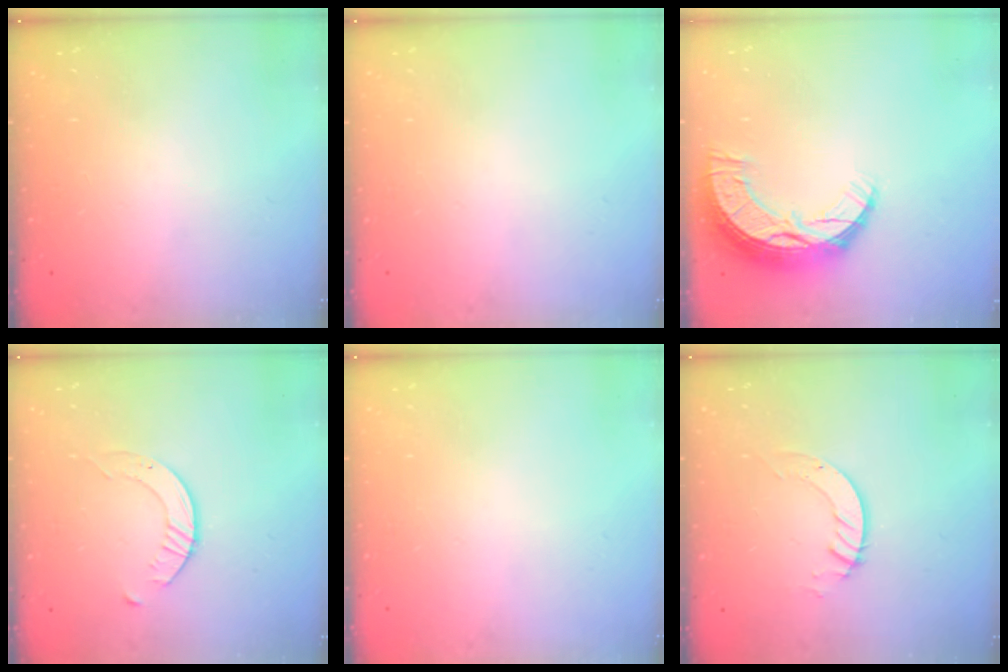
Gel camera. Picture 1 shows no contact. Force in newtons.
{"total": 0.0}
{"total": 12.3, "press": 12.2, "slide": 0.9}
{"total": 2.7, "press": 2.7, "slide": 0.3}
{"total": 0.0}
{"total": 3.6, "press": 3.6, "slide": 0.1}